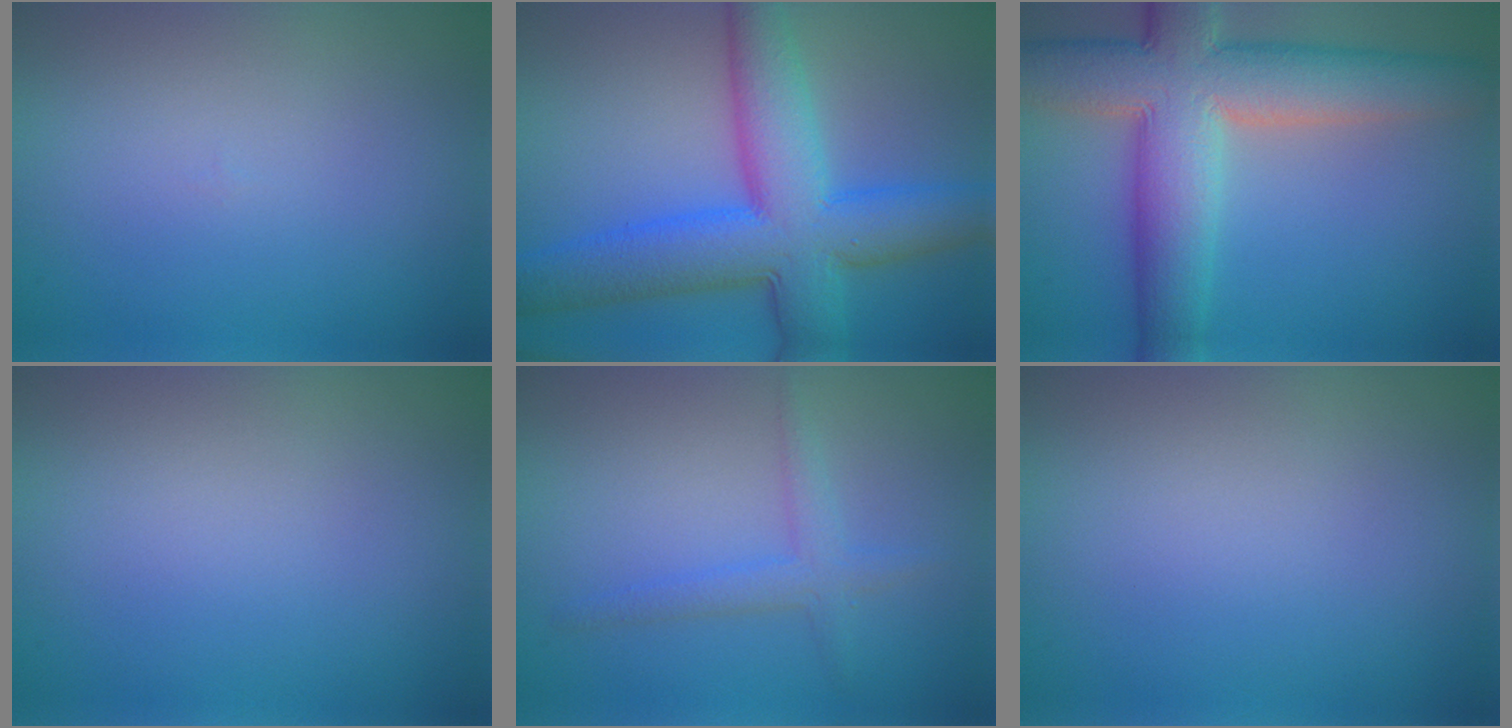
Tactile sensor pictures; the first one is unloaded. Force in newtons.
{"total": 10.7, "press": 10.7, "slide": 0.3}
{"total": 11.1, "press": 11.0, "slide": 0.5}
{"total": 0.0}
{"total": 2.1, "press": 2.1, "slide": 0.1}
{"total": 0.0}